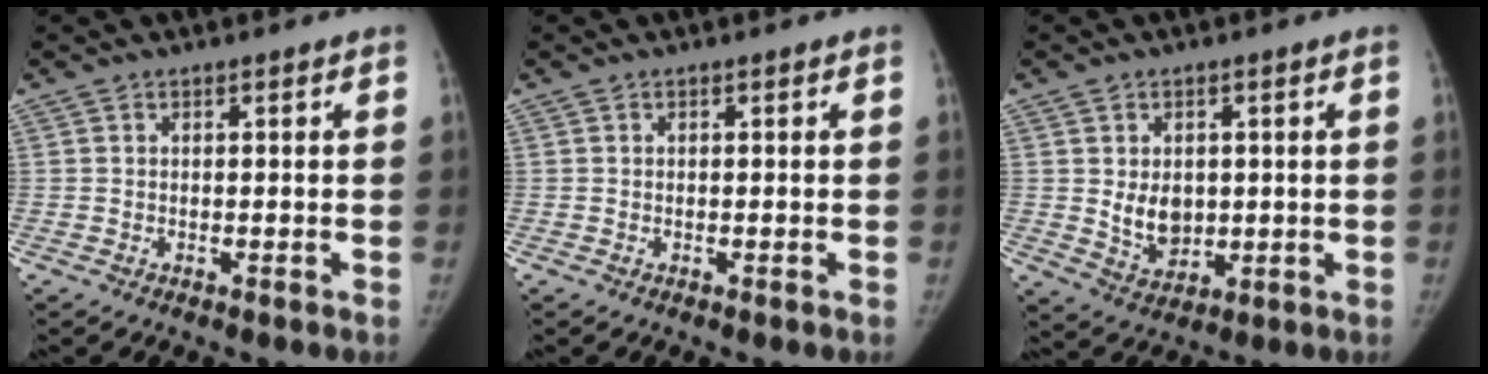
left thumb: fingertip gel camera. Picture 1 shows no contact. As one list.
[{"total": 0.0}, {"total": 6.6, "force": [0.5, 5.0, 4.3], "torque": [-0.045, -0.013, 0.025]}]